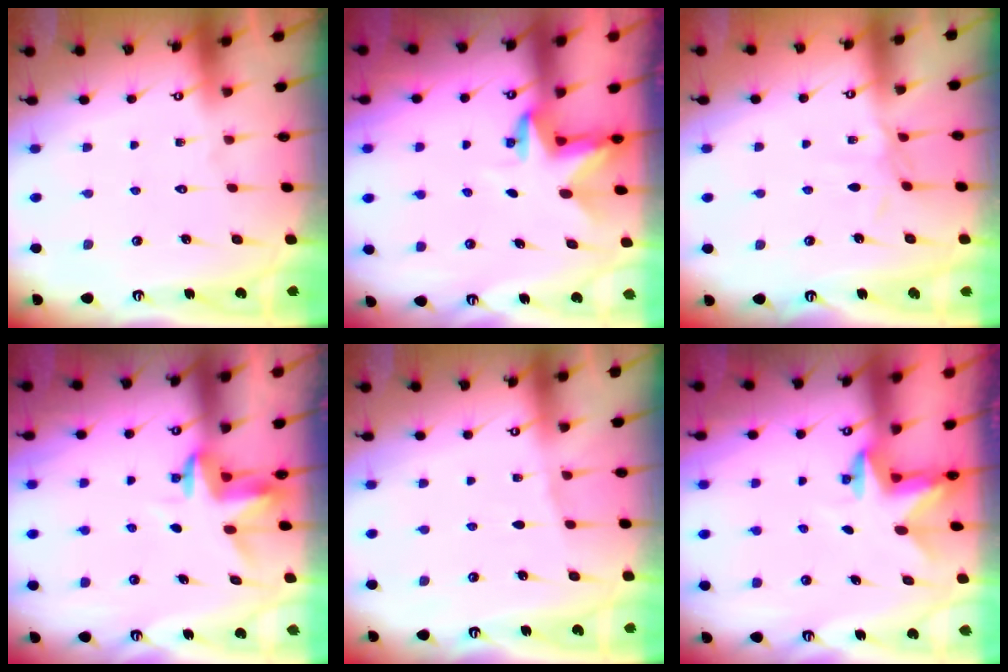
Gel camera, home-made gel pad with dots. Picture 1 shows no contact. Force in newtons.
{"total": 3.3, "press": 3.3, "slide": 0.1}
{"total": 2.8, "press": 2.8, "slide": 0.5}
{"total": 3.4, "press": 3.4, "slide": 0.2}
{"total": 3.0, "press": 2.9, "slide": 0.4}
{"total": 2.5, "press": 2.5, "slide": 0.4}